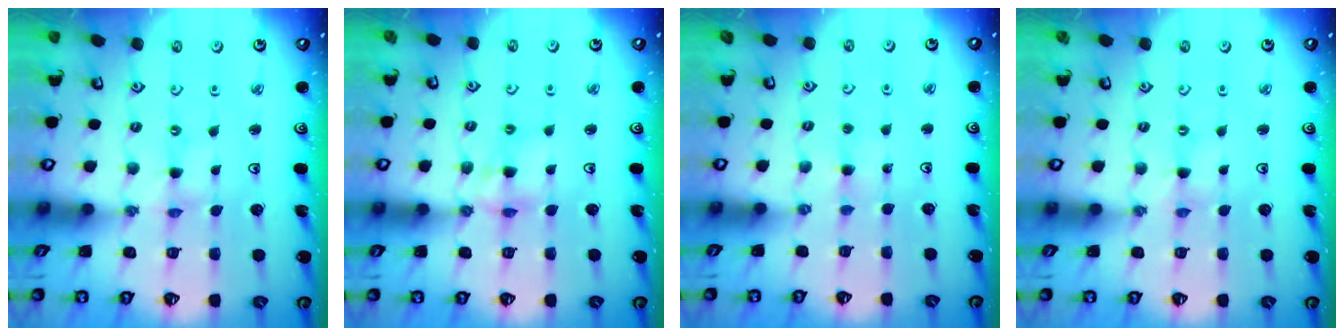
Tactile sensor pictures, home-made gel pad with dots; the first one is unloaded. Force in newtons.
{"total": 7.1, "press": 7.0, "slide": 0.7}
{"total": 2.6, "press": 2.6, "slide": 0.3}
{"total": 0.0}